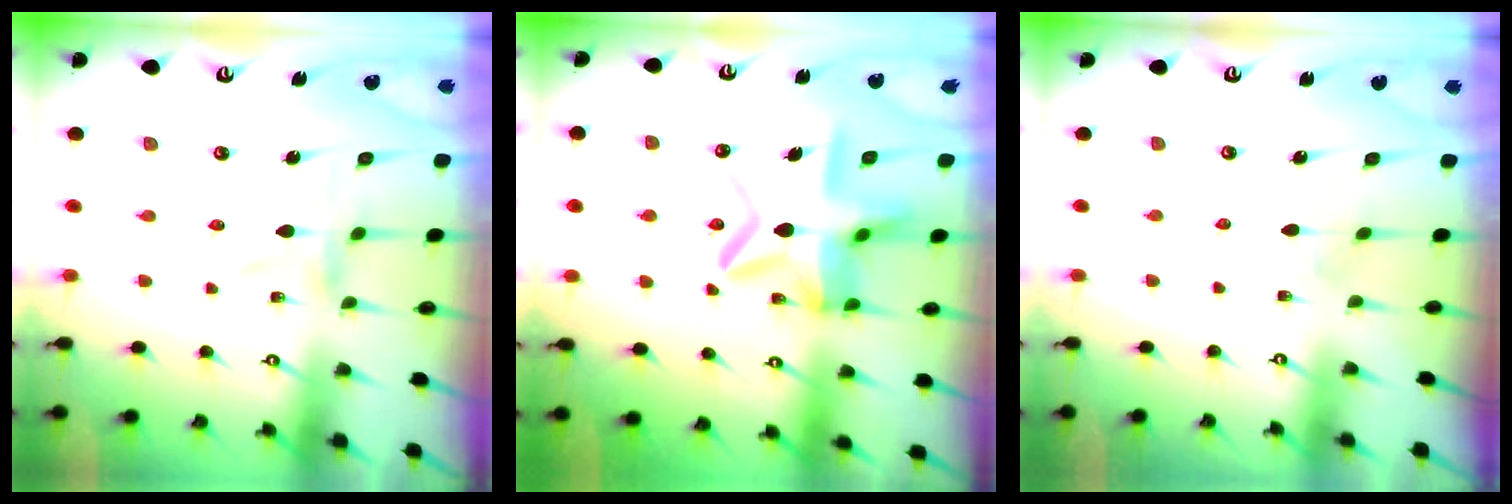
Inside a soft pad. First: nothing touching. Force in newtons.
{"total": 14.3, "press": 14.2, "slide": 1.4}
{"total": 0.7, "press": 0.6, "slide": 0.2}